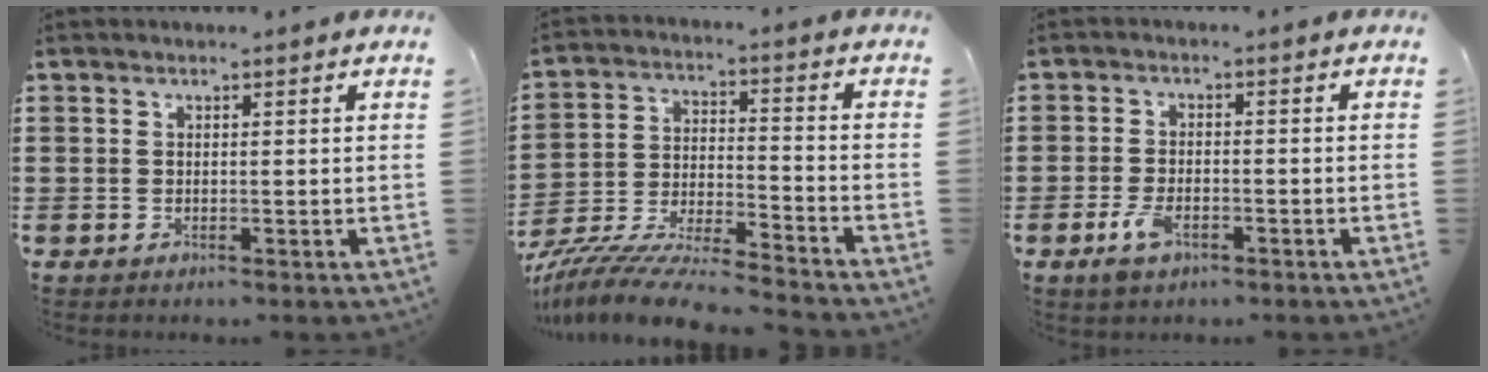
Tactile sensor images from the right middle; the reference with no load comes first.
{"total": 9.8, "force": [-9.3, 0.0, 3.1], "torque": [-0.062, 0.004, -0.187]}
{"total": 4.1, "force": [-2.0, 1.9, 3.0], "torque": [-0.070, -0.002, -0.042]}